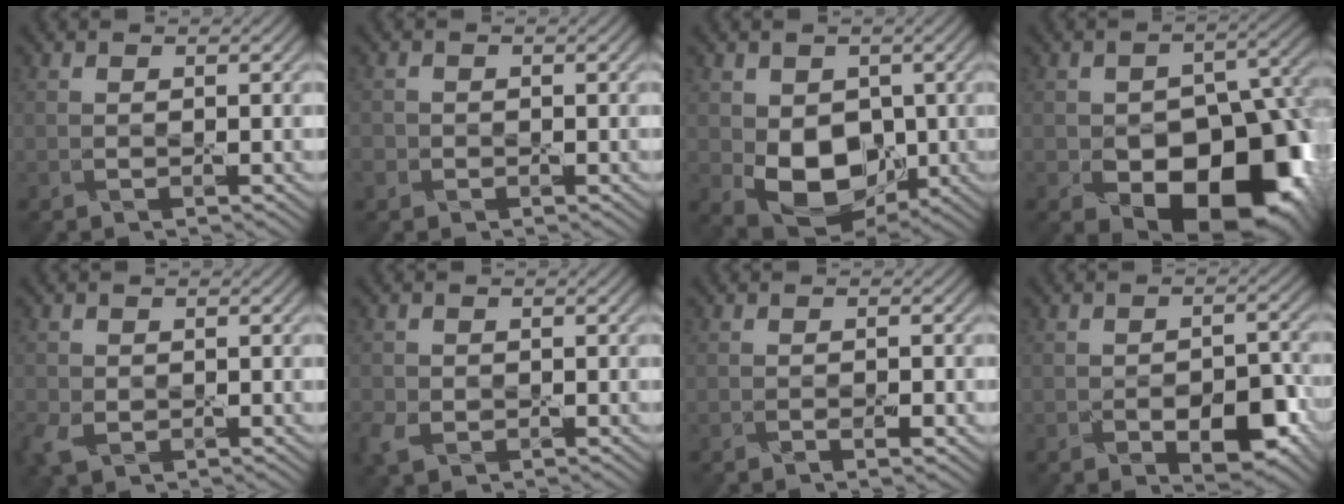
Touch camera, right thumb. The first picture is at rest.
{"total": 1.6, "force": [-0.7, 1.4, 0.3], "torque": [-0.005, -0.006, -0.018]}
{"total": 9.1, "force": [-0.7, 6.6, 6.2], "torque": [-0.121, -0.026, -0.010]}
{"total": 16.0, "force": [-6.4, 10.1, 10.5], "torque": [-0.121, -0.025, -0.093]}
{"total": 3.2, "force": [-1.0, 2.4, 1.8], "torque": [-0.054, -0.014, -0.022]}
{"total": 2.9, "force": [-0.9, 2.2, 1.5], "torque": [-0.045, -0.012, -0.021]}
{"total": 1.4, "force": [-0.6, 0.6, 1.2], "torque": [-0.020, -0.003, -0.010]}
{"total": 7.1, "force": [-3.0, 3.7, 5.3], "torque": [-0.076, -0.008, -0.039]}